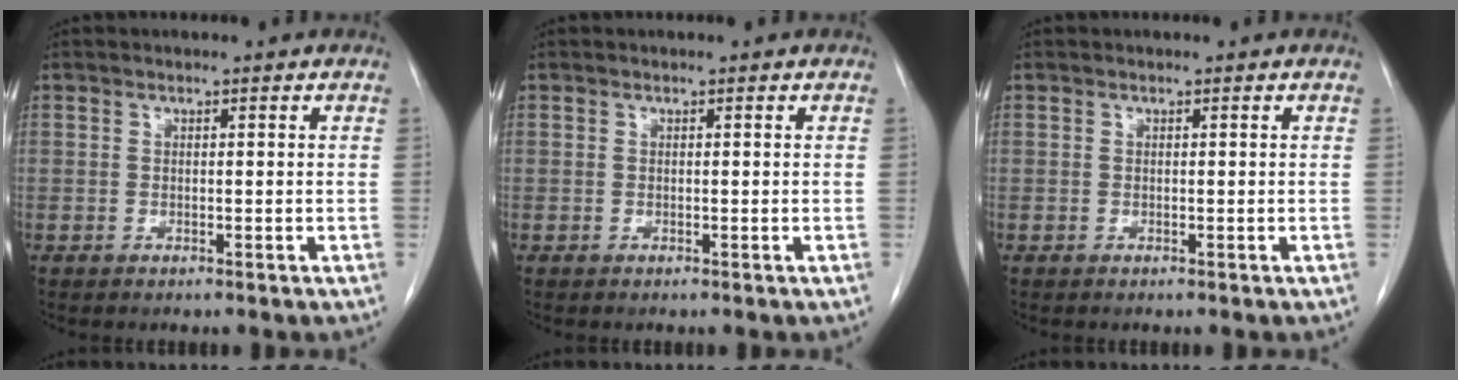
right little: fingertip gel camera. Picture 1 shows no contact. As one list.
[{"total": 0.0}, {"total": 0.0}]